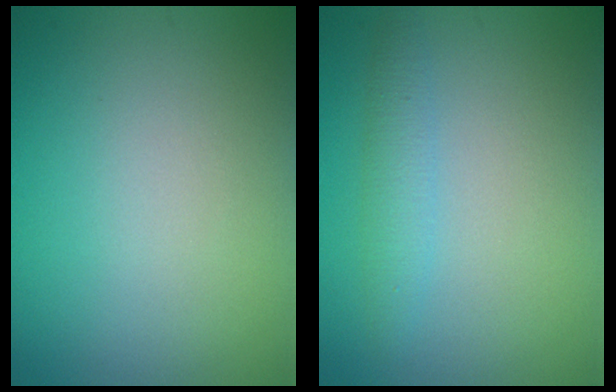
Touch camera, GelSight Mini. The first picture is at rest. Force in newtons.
{"total": 1.8, "press": 1.8, "slide": 0.1}